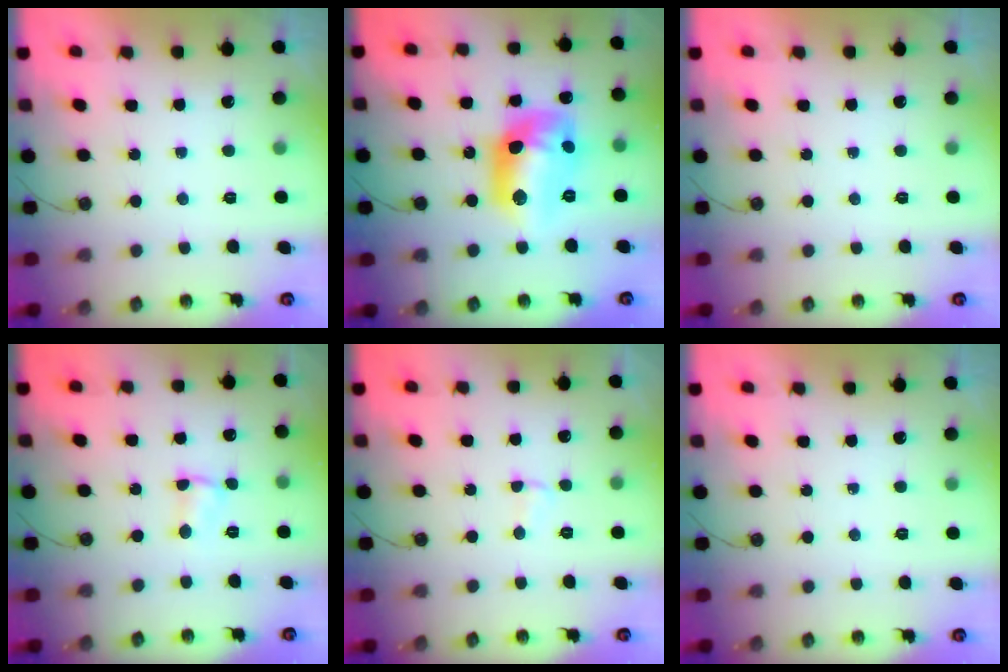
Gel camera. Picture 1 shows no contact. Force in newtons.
{"total": 15.2, "press": 15.1, "slide": 1.2}
{"total": 0.0}
{"total": 1.7, "press": 1.7, "slide": 0.3}
{"total": 2.8, "press": 2.7, "slide": 0.5}
{"total": 0.0}